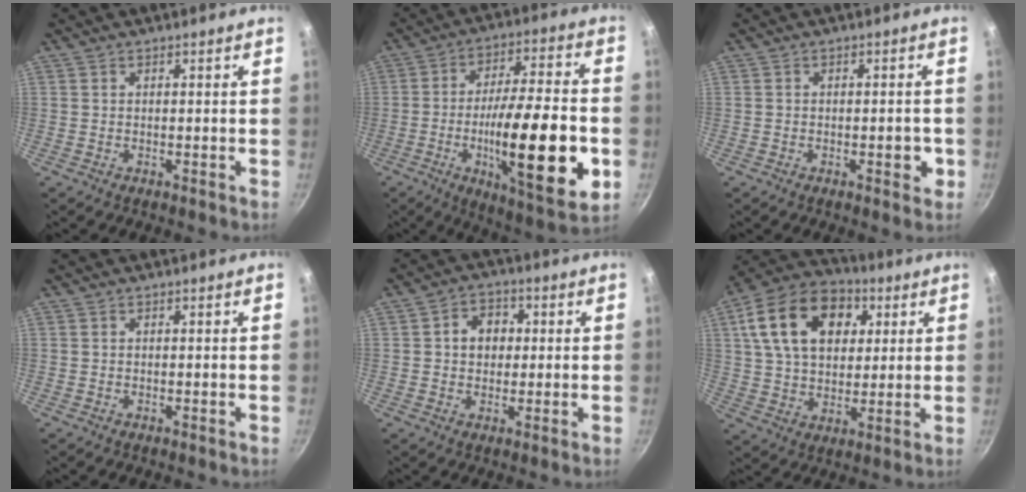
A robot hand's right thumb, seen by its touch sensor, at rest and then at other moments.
{"total": 24.5, "force": [-6.0, 6.5, 22.8], "torque": [-0.349, 0.017, -0.090]}
{"total": 3.3, "force": [-1.0, 1.5, 2.7], "torque": [-0.021, 0.008, -0.015]}
{"total": 0.0}
{"total": 6.2, "force": [0.8, 5.1, 3.5], "torque": [-0.024, 0.009, 0.004]}
{"total": 19.7, "force": [6.4, 13.4, 13.0], "torque": [-0.203, 0.008, 0.099]}